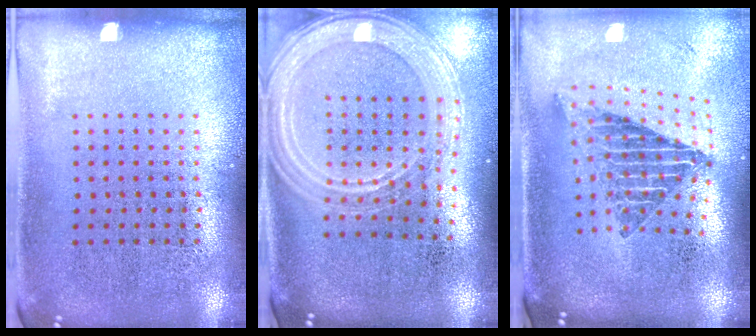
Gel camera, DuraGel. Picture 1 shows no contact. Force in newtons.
{"total": 2.3, "press": 2.1, "slide": 1.0}
{"total": 2.2, "press": 1.6, "slide": 1.6}